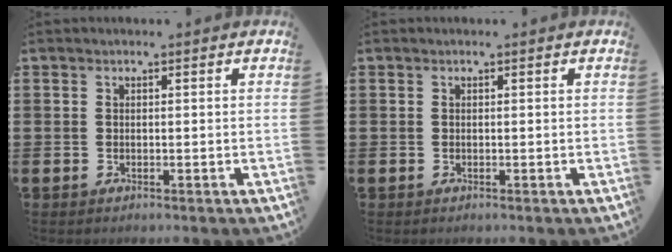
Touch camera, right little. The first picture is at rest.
{"total": 0.0}